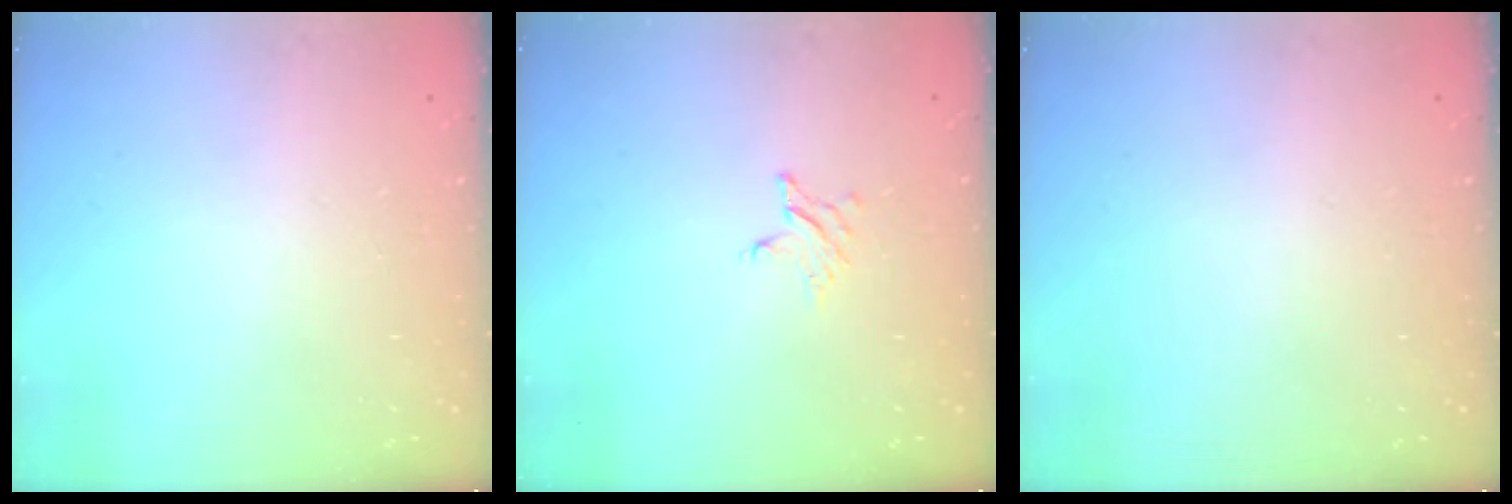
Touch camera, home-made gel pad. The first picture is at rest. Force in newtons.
{"total": 2.7, "press": 2.7, "slide": 0.3}
{"total": 0.0}